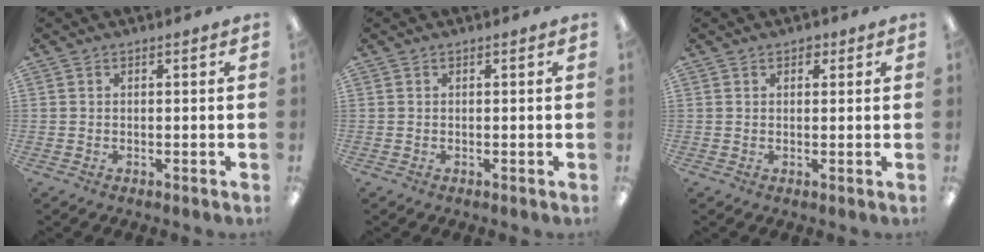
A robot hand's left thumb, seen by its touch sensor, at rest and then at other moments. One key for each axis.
{"total": 0.0}
{"total": 1.9, "fx": 1.2, "fy": 1.2, "fz": 0.7, "tx": -0.006, "ty": 0.000, "tz": 0.020}